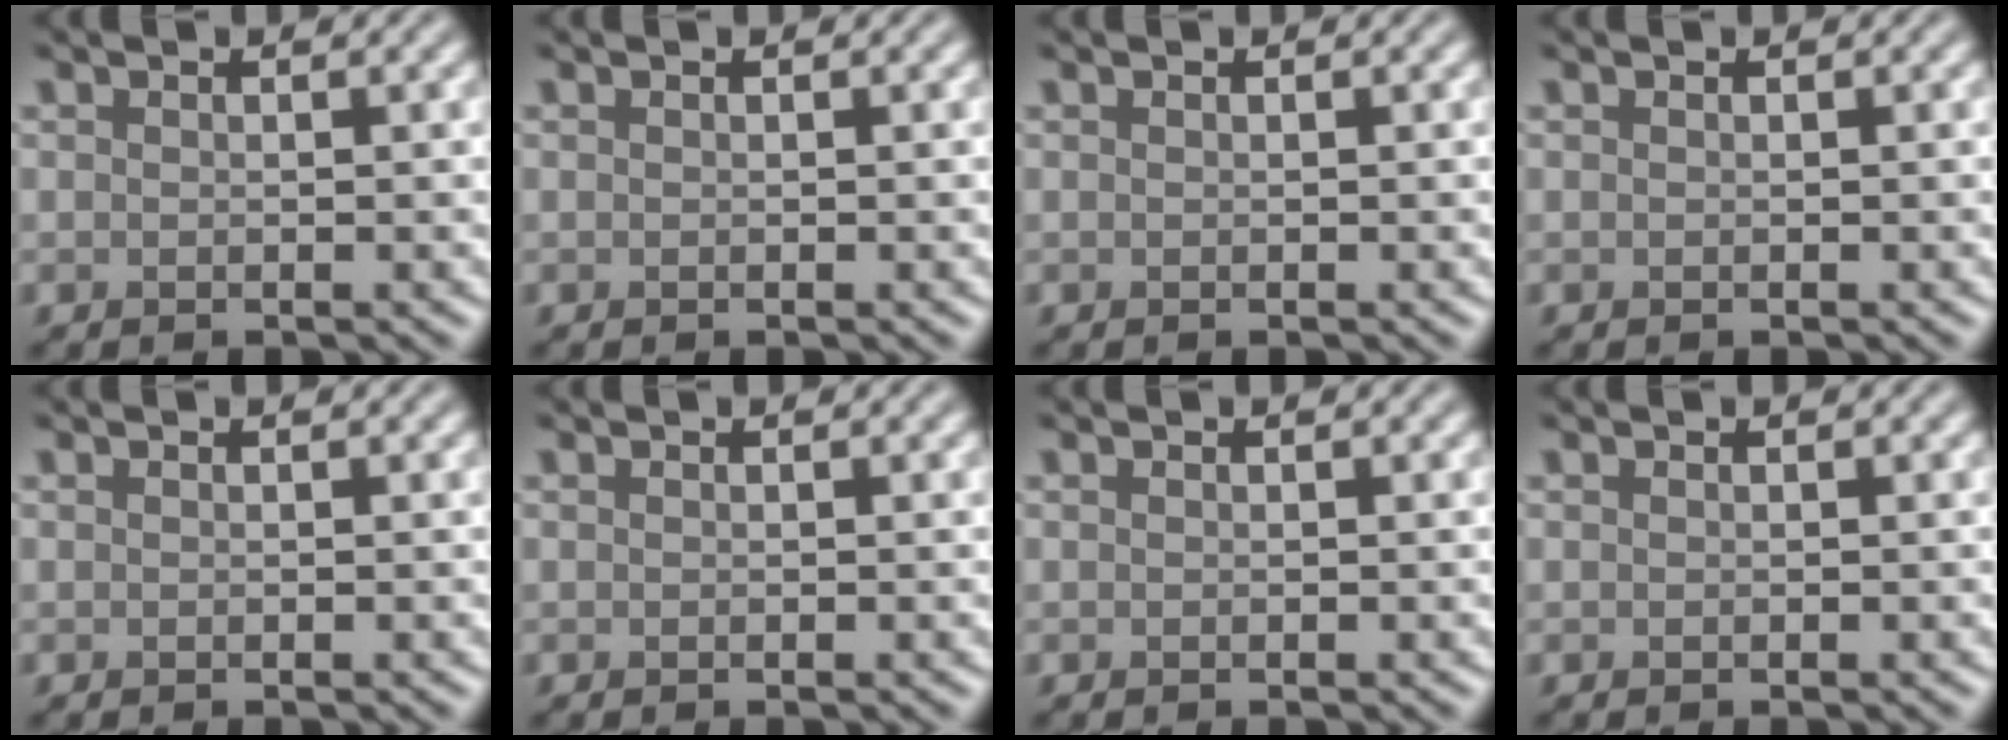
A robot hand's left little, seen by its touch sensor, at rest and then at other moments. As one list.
[{"total": 0.0}, {"total": 0.0}, {"total": 0.0}, {"total": 0.0}, {"total": 0.0}, {"total": 0.0}, {"total": 0.0}]